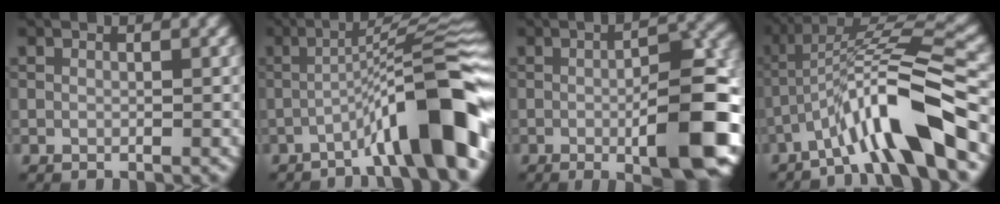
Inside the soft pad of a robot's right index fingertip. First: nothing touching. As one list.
[{"total": 10.2, "force": [-4.4, 1.2, 9.1], "torque": [-0.121, 0.029, -0.072]}, {"total": 11.2, "force": [-2.7, 2.8, 10.5], "torque": [-0.135, 0.002, -0.042]}, {"total": 9.5, "force": [-5.1, 1.3, 7.8], "torque": [-0.130, 0.020, -0.092]}]